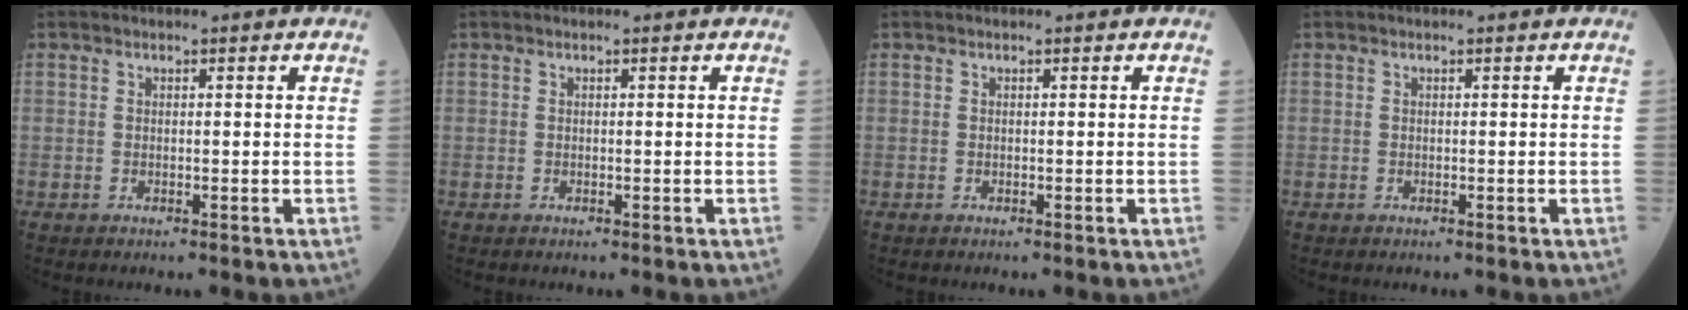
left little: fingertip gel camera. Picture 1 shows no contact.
{"total": 0.0}
{"total": 0.0}
{"total": 0.0}